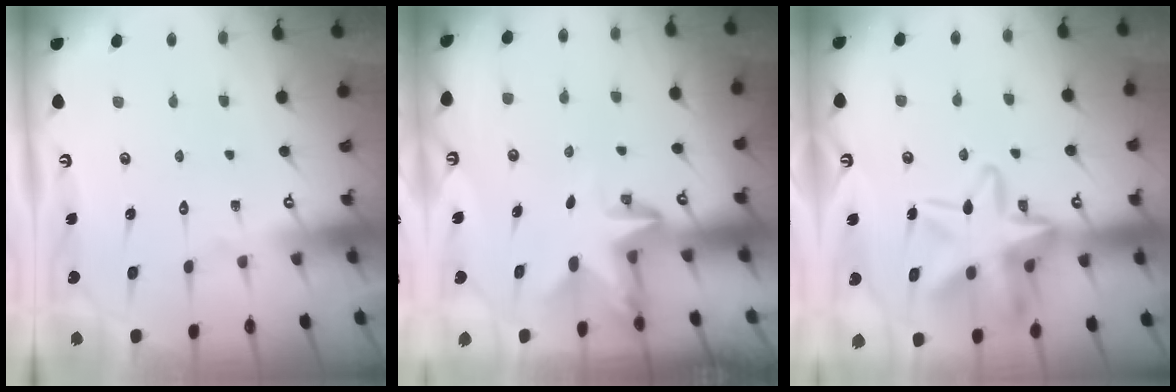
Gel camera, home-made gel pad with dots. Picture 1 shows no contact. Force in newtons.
{"total": 2.9, "press": 2.9, "slide": 0.1}
{"total": 19.6, "press": 19.5, "slide": 1.6}